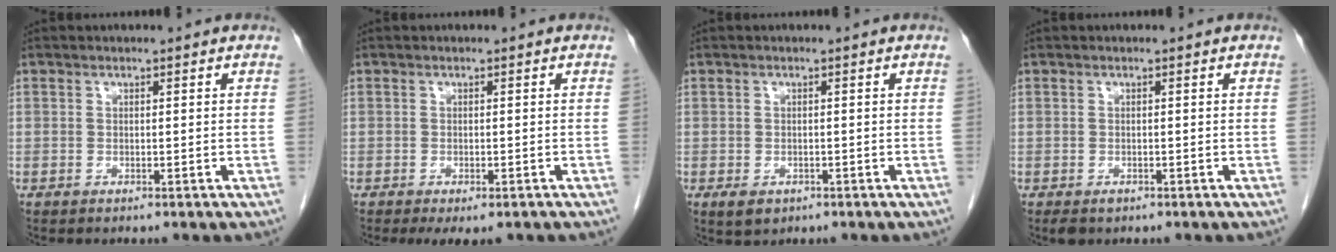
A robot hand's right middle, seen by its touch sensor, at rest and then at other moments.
{"total": 4.1, "force": [-2.9, 1.4, 2.4], "torque": [-0.033, -0.009, -0.039]}
{"total": 2.5, "force": [-1.3, 1.5, 1.4], "torque": [-0.027, -0.003, -0.011]}
{"total": 1.7, "force": [-1.0, 1.0, 0.9], "torque": [-0.017, -0.002, -0.009]}